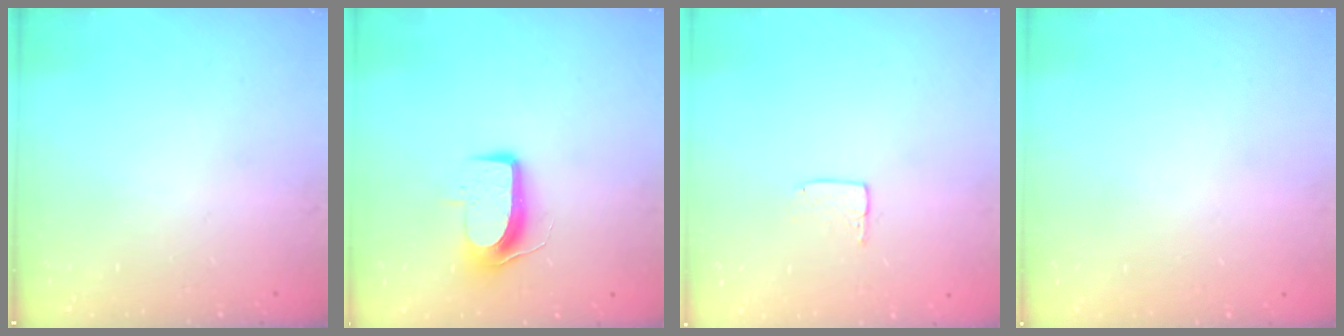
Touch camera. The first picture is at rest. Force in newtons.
{"total": 8.9, "press": 8.9, "slide": 0.3}
{"total": 5.2, "press": 5.2, "slide": 0.4}
{"total": 0.0}